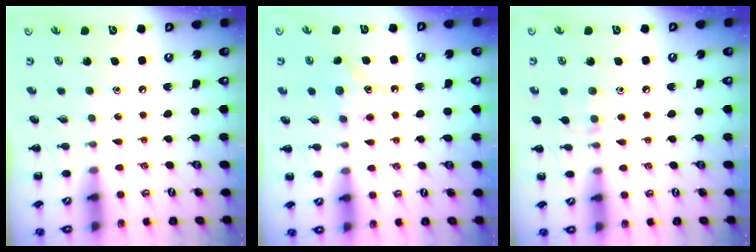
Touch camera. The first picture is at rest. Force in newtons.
{"total": 5.5, "press": 5.2, "slide": 1.5}
{"total": 7.1, "press": 6.8, "slide": 2.1}